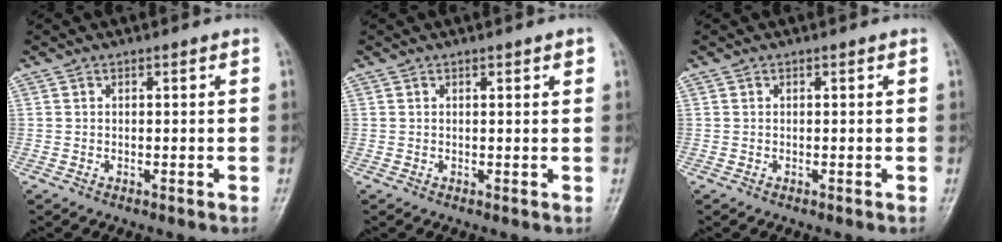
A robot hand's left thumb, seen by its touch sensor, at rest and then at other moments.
{"total": 1.6, "force": [0.9, 0.4, 1.2], "torque": [-0.017, -0.002, 0.012]}
{"total": 0.0}